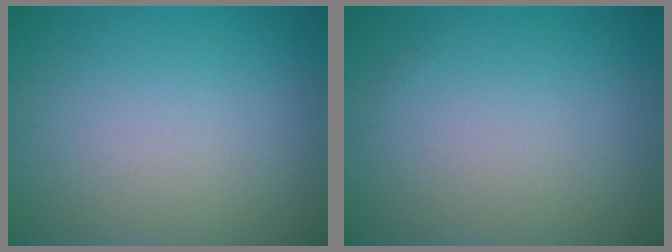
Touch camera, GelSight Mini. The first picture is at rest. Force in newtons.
{"total": 0.0}